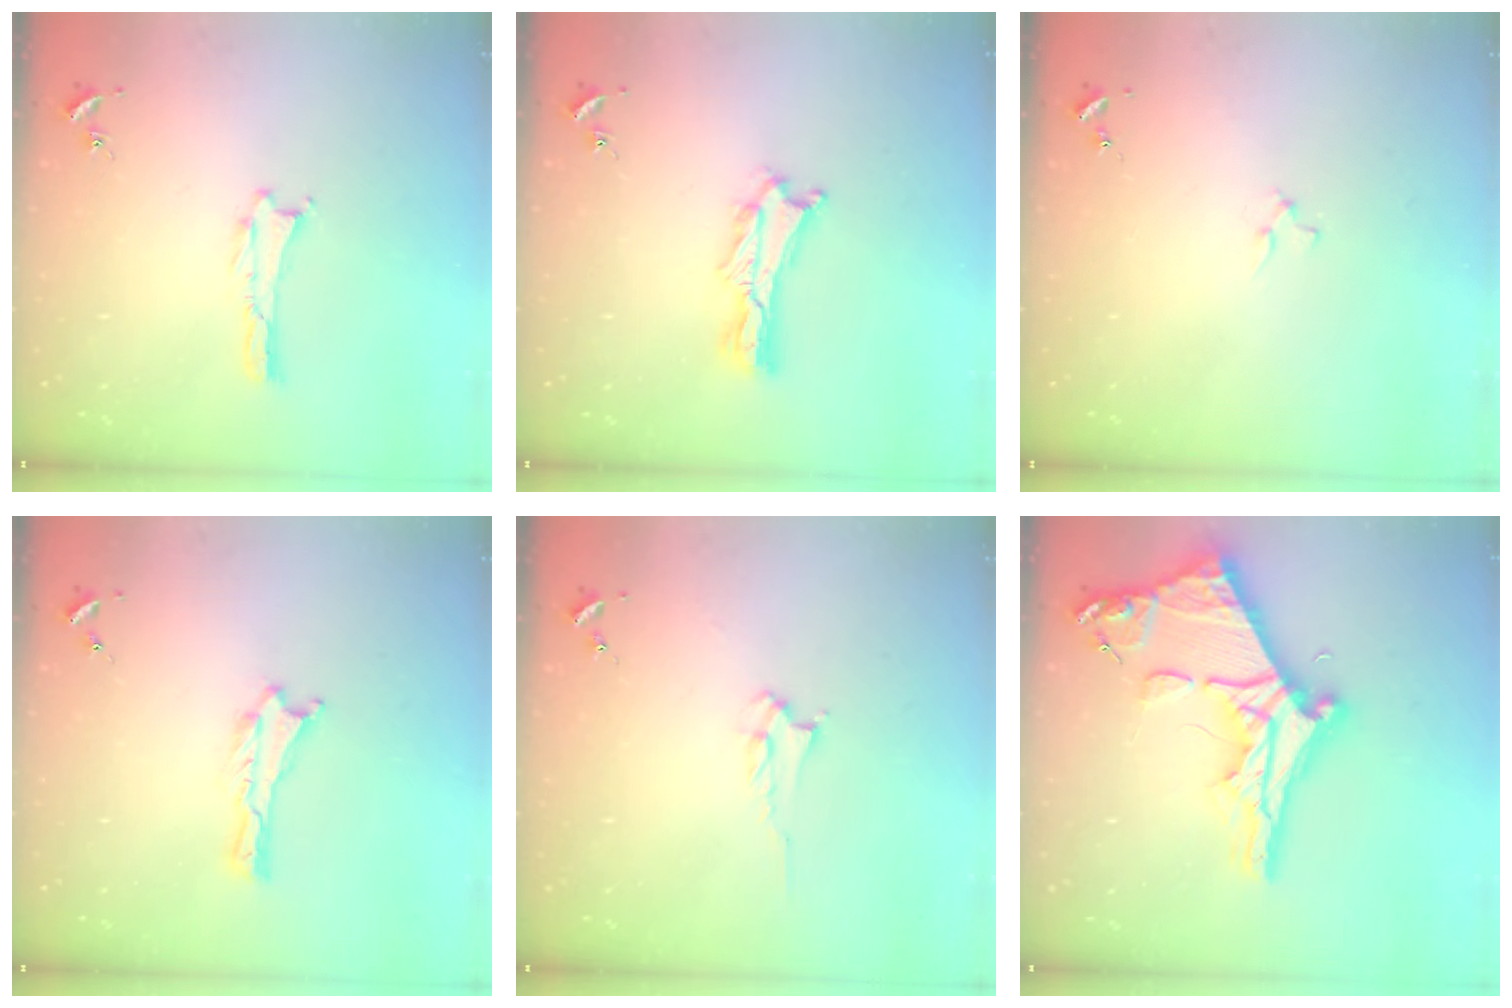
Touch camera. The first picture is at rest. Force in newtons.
{"total": 2.1, "press": 2.1, "slide": 0.3}
{"total": 0.9, "press": 0.9, "slide": 0.2}
{"total": 0.0}
{"total": 2.0, "press": 1.9, "slide": 0.3}
{"total": 11.4, "press": 11.3, "slide": 1.2}